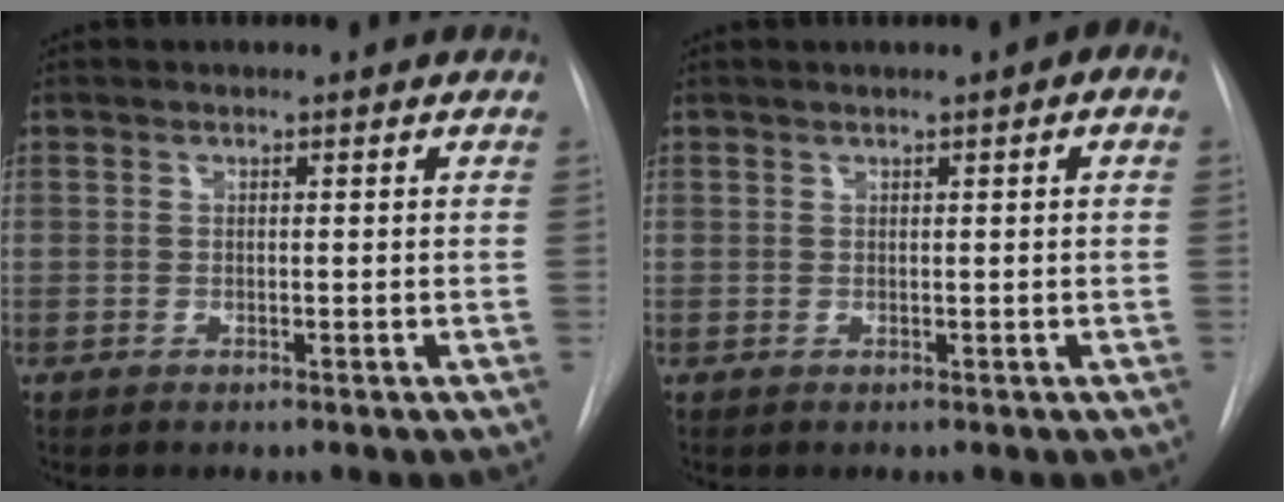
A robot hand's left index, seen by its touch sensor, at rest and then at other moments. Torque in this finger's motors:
{"motor_torque": [0.11, -0.19, -0.09, 0.01]}